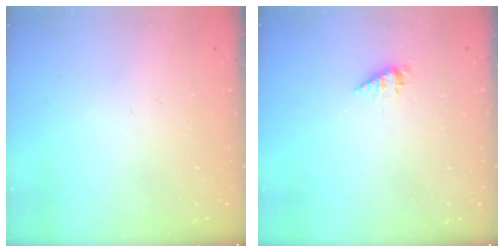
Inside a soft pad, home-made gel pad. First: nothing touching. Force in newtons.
{"total": 2.3, "press": 2.3, "slide": 0.3}